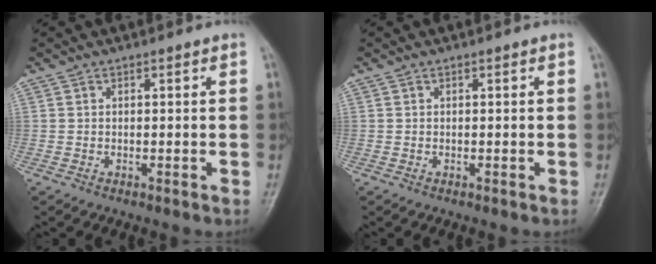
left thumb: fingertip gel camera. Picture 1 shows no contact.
{"total": 0.0}